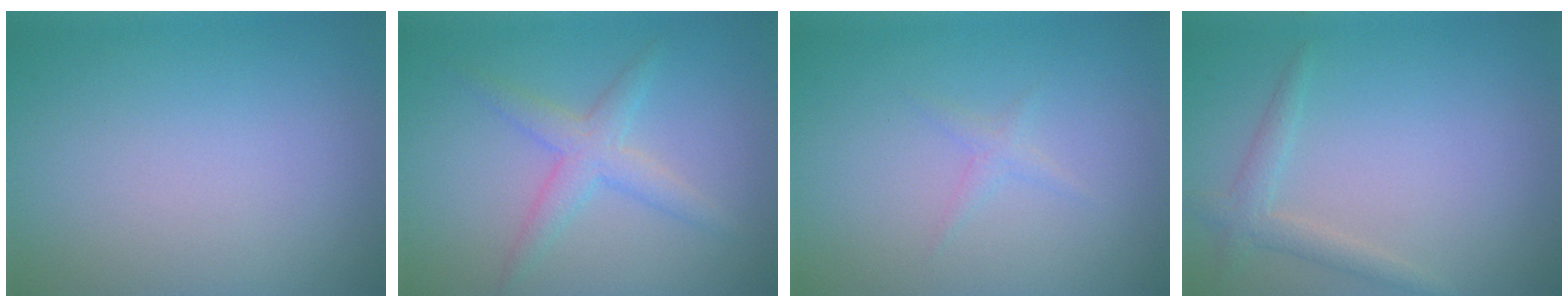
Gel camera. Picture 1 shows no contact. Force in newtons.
{"total": 2.8, "press": 2.8, "slide": 0.1}
{"total": 0.9, "press": 0.9, "slide": 0.0}
{"total": 1.8, "press": 1.8, "slide": 0.1}